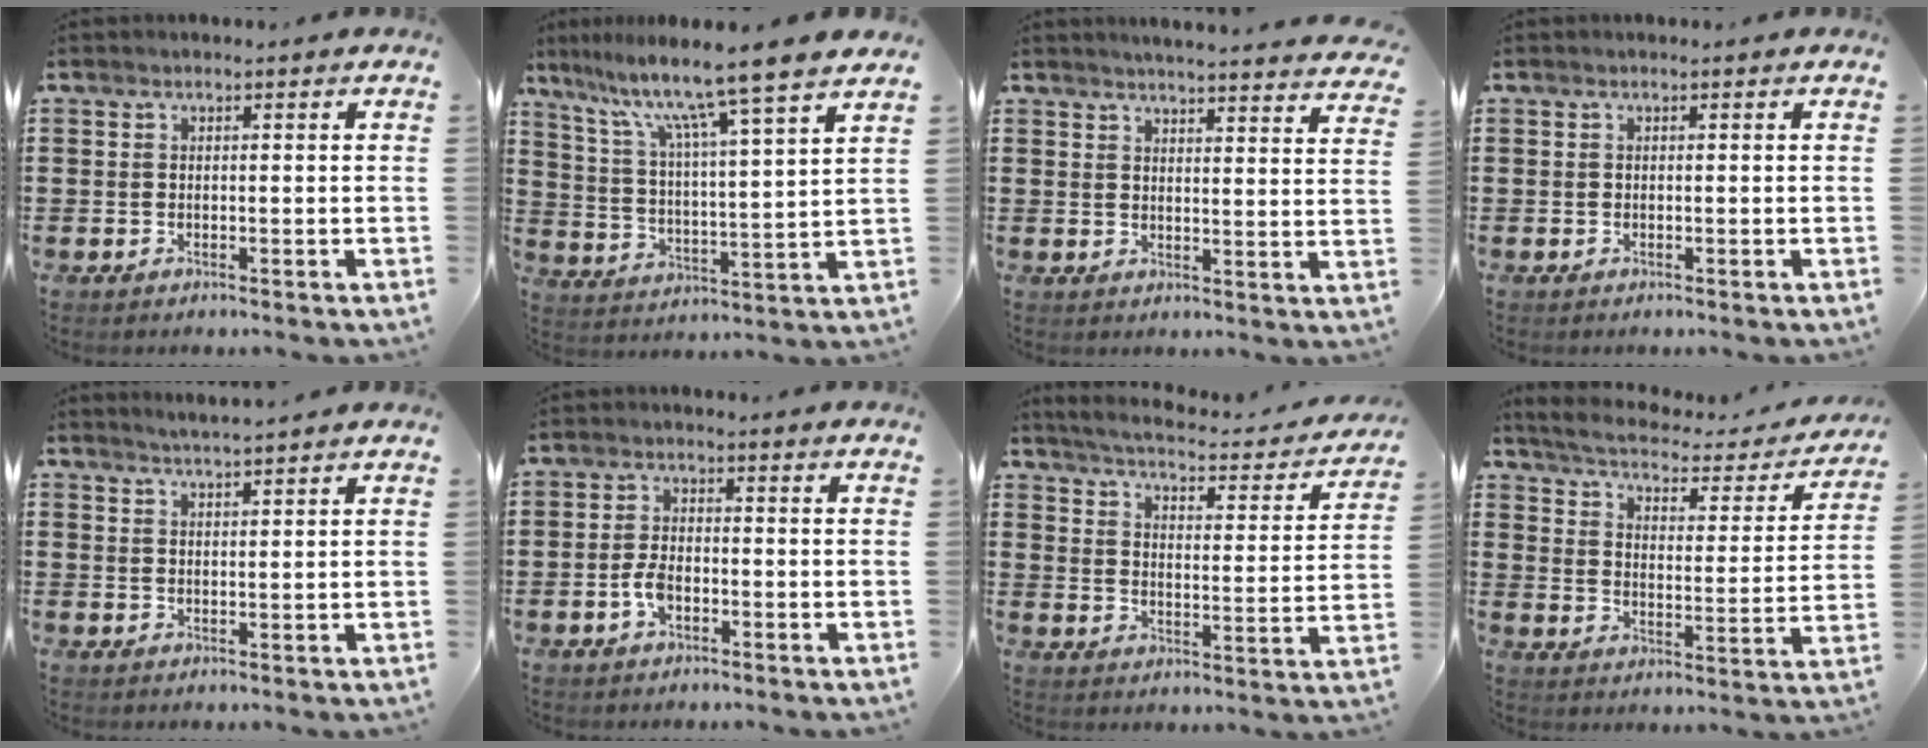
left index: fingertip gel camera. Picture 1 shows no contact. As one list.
[{"total": 10.1, "force": [8.2, -1.2, 5.8], "torque": [-0.134, -0.060, 0.127]}, {"total": 3.8, "force": [3.7, -0.6, 0.4], "torque": [-0.023, -0.025, 0.065]}, {"total": 0.0}, {"total": 2.1, "force": [2.1, -0.4, 0.1], "torque": [-0.007, -0.004, 0.039]}, {"total": 3.5, "force": [-1.3, 1.8, 2.7], "torque": [-0.070, -0.003, -0.028]}, {"total": 3.5, "force": [3.3, -0.3, 1.3], "torque": [-0.047, -0.031, 0.046]}, {"total": 3.3, "force": [3.0, 0.3, 1.3], "torque": [-0.045, -0.024, 0.042]}]